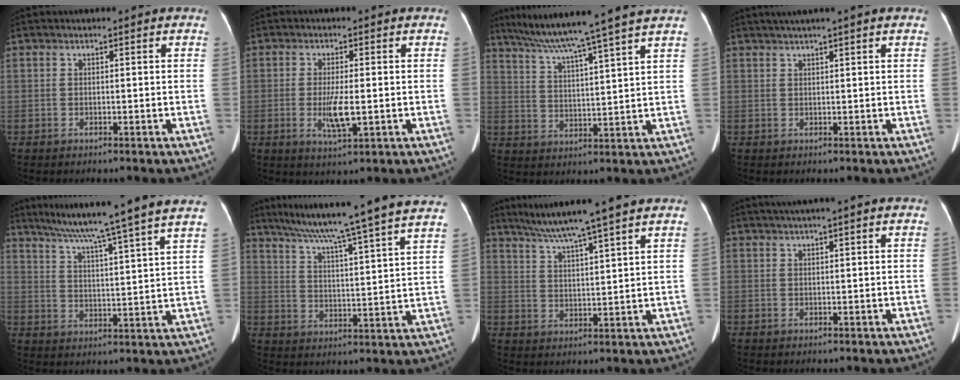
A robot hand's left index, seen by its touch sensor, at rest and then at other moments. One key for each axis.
{"total": 4.8, "fx": -0.8, "fy": 1.0, "fz": 4.7, "tx": -0.094, "ty": -0.010, "tz": -0.011}
{"total": 14.9, "fx": 12.5, "fy": -2.4, "fz": 7.9, "tx": -0.132, "ty": -0.002, "tz": 0.185}
{"total": 4.4, "fx": 3.3, "fy": -0.5, "fz": 2.9, "tx": -0.044, "ty": 0.031, "tz": 0.057}
{"total": 19.0, "fx": 16.1, "fy": -2.7, "fz": 9.8, "tx": -0.160, "ty": -0.023, "tz": 0.215}
{"total": 24.8, "fx": 21.5, "fy": -2.0, "fz": 12.2, "tx": -0.204, "ty": -0.031, "tz": 0.288}
{"total": 10.3, "fx": 8.6, "fy": -1.6, "fz": 5.4, "tx": -0.097, "ty": 0.014, "tz": 0.139}
{"total": 4.6, "fx": 3.5, "fy": -0.4, "fz": 3.0, "tx": -0.046, "ty": 0.033, "tz": 0.059}